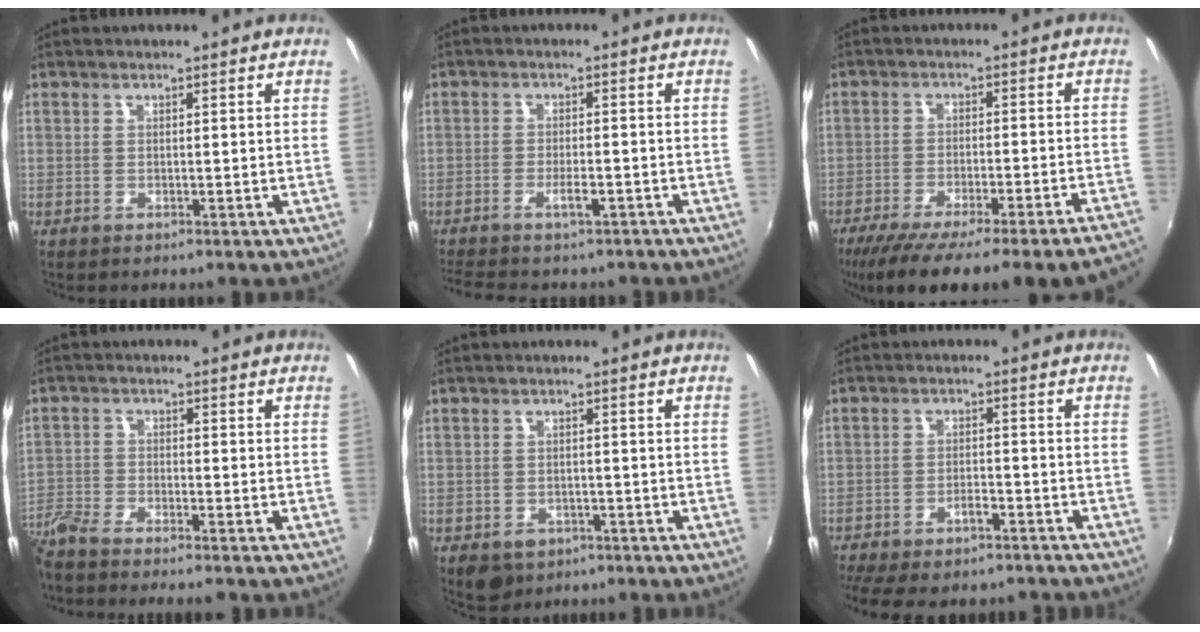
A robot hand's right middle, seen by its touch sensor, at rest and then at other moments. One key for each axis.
{"total": 7.6, "fx": -6.2, "fy": 2.0, "fz": 3.9, "tx": -0.091, "ty": -0.006, "tz": -0.100}
{"total": 20.0, "fx": -17.2, "fy": -0.7, "fz": 10.2, "tx": -0.166, "ty": -0.056, "tz": -0.246}
{"total": 7.3, "fx": -6.7, "fy": 0.2, "fz": 2.9, "tx": -0.082, "ty": -0.024, "tz": -0.132}
{"total": 5.1, "fx": -2.8, "fy": 3.7, "fz": 2.2, "tx": -0.049, "ty": -0.012, "tz": -0.037}
{"total": 9.1, "fx": -7.8, "fy": 2.5, "fz": 3.9, "tx": -0.092, "ty": -0.014, "tz": -0.116}